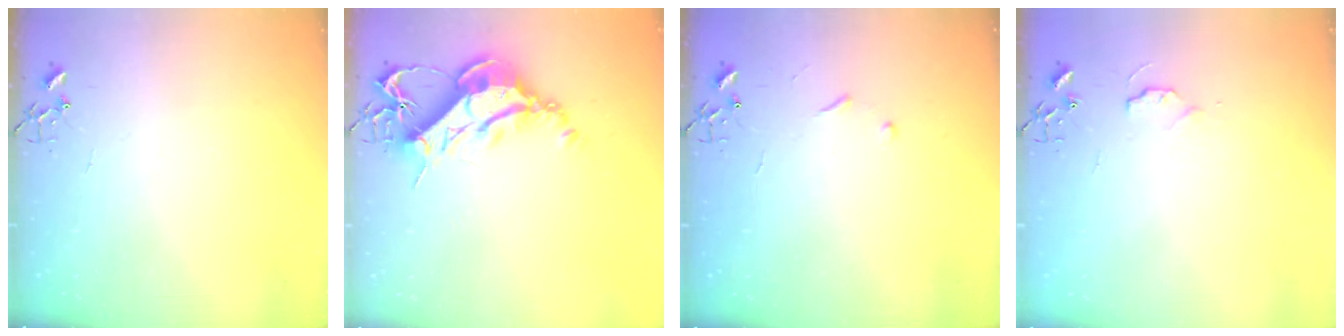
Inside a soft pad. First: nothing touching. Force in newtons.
{"total": 14.2, "press": 14.1, "slide": 1.5}
{"total": 5.1, "press": 5.0, "slide": 0.6}
{"total": 3.8, "press": 3.7, "slide": 0.5}